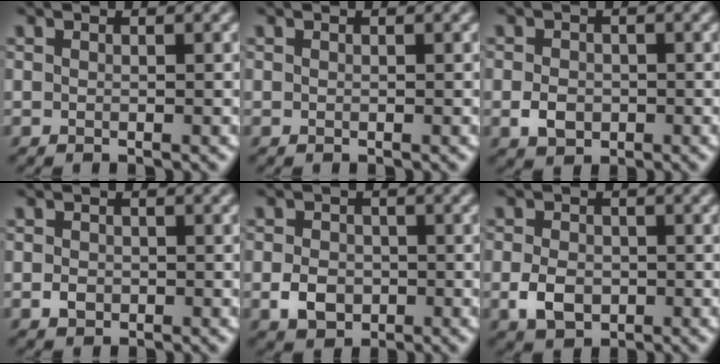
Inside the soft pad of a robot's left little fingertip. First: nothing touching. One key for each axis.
{"total": 0.0}
{"total": 2.3, "fx": -0.7, "fy": 1.8, "fz": 1.3, "tx": -0.025, "ty": -0.003, "tz": -0.017}
{"total": 1.3, "fx": -0.4, "fy": 1.0, "fz": 0.6, "tx": -0.011, "ty": -0.004, "tz": -0.010}
{"total": 3.0, "fx": -0.9, "fy": 2.3, "fz": 1.6, "tx": -0.031, "ty": -0.002, "tz": -0.021}
{"total": 3.2, "fx": -1.0, "fy": 2.3, "fz": 2.0, "tx": -0.042, "ty": -0.003, "tz": -0.021}